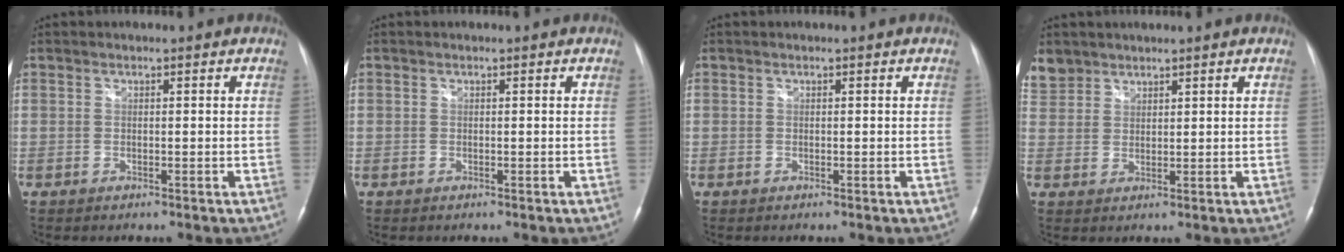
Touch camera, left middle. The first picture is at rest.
{"total": 0.0}
{"total": 0.0}
{"total": 4.0, "force": [3.4, 2.2, 0.0], "torque": [0.002, 0.010, 0.070]}